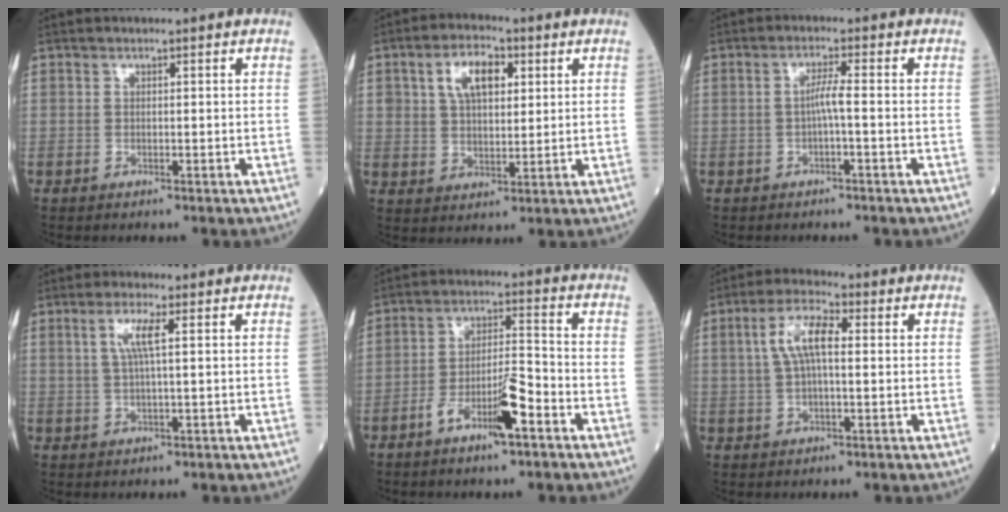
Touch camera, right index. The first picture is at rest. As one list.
[{"total": 7.7, "force": [2.9, 4.0, 5.9], "torque": [-0.109, 0.018, 0.054]}, {"total": 2.4, "force": [-0.5, -0.2, 2.4], "torque": [-0.042, 0.003, -0.010]}, {"total": 4.0, "force": [1.3, 0.1, 3.8], "torque": [-0.080, 0.005, 0.025]}, {"total": 8.3, "force": [-4.4, 1.4, 6.9], "torque": [-0.126, 0.006, -0.076]}, {"total": 7.0, "force": [1.4, 2.1, 6.5], "torque": [-0.135, 0.018, 0.026]}]